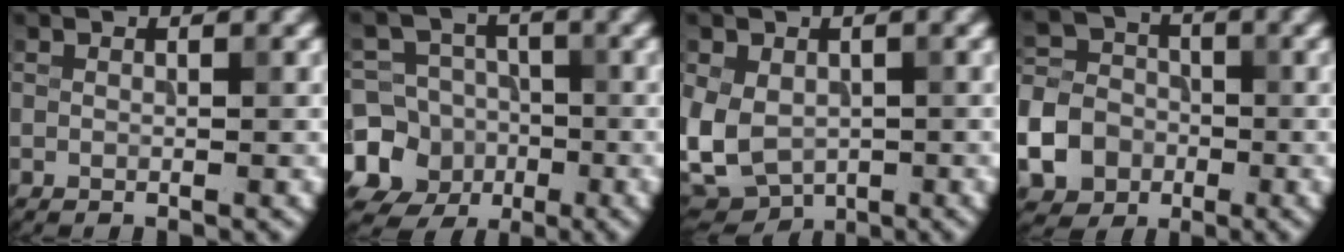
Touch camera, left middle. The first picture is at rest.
{"total": 14.2, "force": [-4.3, 13.3, 2.6], "torque": [-0.082, -0.018, -0.090]}
{"total": 6.6, "force": [-1.3, 4.9, 4.2], "torque": [-0.095, -0.012, -0.022]}
{"total": 10.8, "force": [-4.8, 9.1, 3.5], "torque": [-0.092, -0.040, -0.103]}